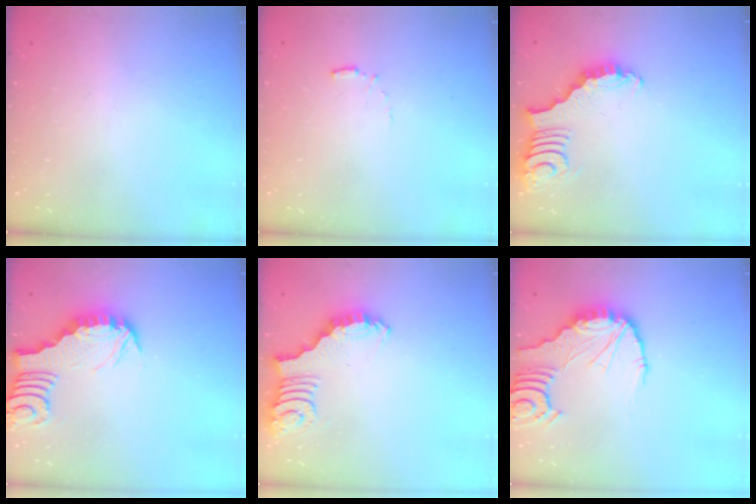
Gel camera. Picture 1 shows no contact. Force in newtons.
{"total": 5.6, "press": 5.6, "slide": 0.5}
{"total": 3.2, "press": 3.1, "slide": 0.7}
{"total": 3.1, "press": 3.1, "slide": 0.3}
{"total": 2.7, "press": 2.7, "slide": 0.6}
{"total": 9.4, "press": 9.4, "slide": 1.1}